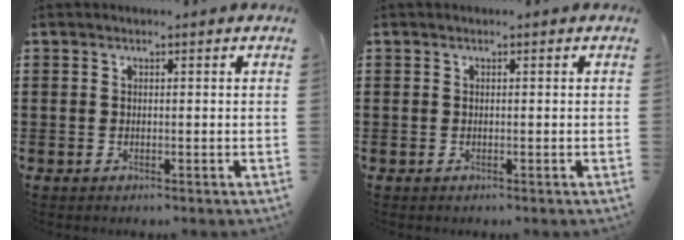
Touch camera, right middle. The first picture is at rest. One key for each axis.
{"total": 0.0}